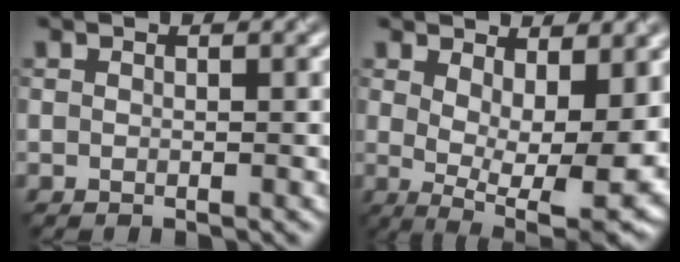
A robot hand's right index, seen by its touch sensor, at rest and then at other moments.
{"total": 9.5, "force": [1.2, 4.1, 8.5], "torque": [-0.128, -0.015, 0.048]}